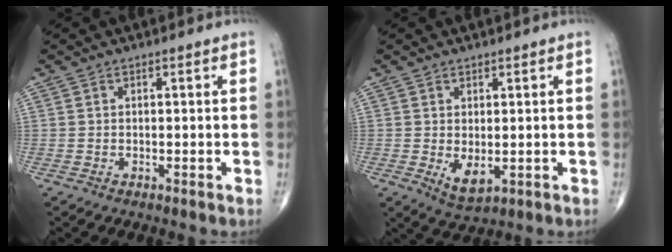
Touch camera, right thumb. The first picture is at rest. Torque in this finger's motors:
{"motor_torque": [-0.24, 0.20, 0.27, 0.23, 0.01]}